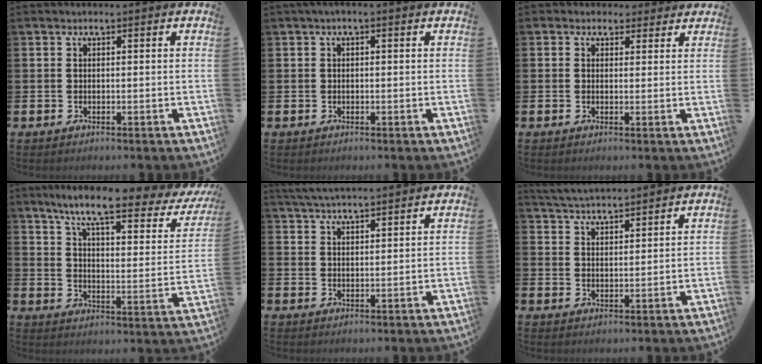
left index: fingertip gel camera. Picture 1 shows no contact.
{"total": 0.8, "force": [-0.1, 0.2, 0.7], "torque": [-0.013, 0.002, -0.003]}
{"total": 2.3, "force": [1.8, 1.3, -0.2], "torque": [0.003, -0.001, 0.031]}
{"total": 8.4, "force": [6.5, 1.1, 5.3], "torque": [-0.118, -0.044, 0.098]}
{"total": 4.0, "force": [4.0, -0.1, 0.6], "torque": [-0.026, -0.016, 0.073]}
{"total": 4.2, "force": [4.2, 0.1, 0.1], "torque": [-0.020, -0.024, 0.076]}